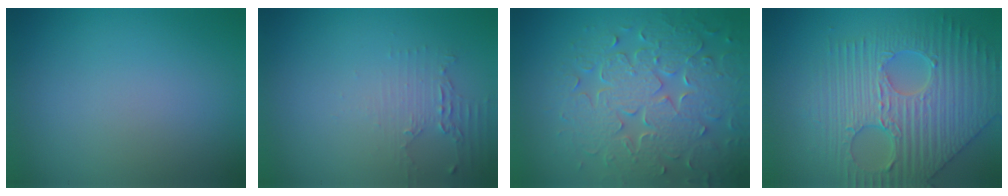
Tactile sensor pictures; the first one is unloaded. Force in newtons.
{"total": 1.9, "press": 1.3, "slide": 1.4}
{"total": 8.3, "press": 6.0, "slide": 5.8}
{"total": 7.3, "press": 6.1, "slide": 4.0}